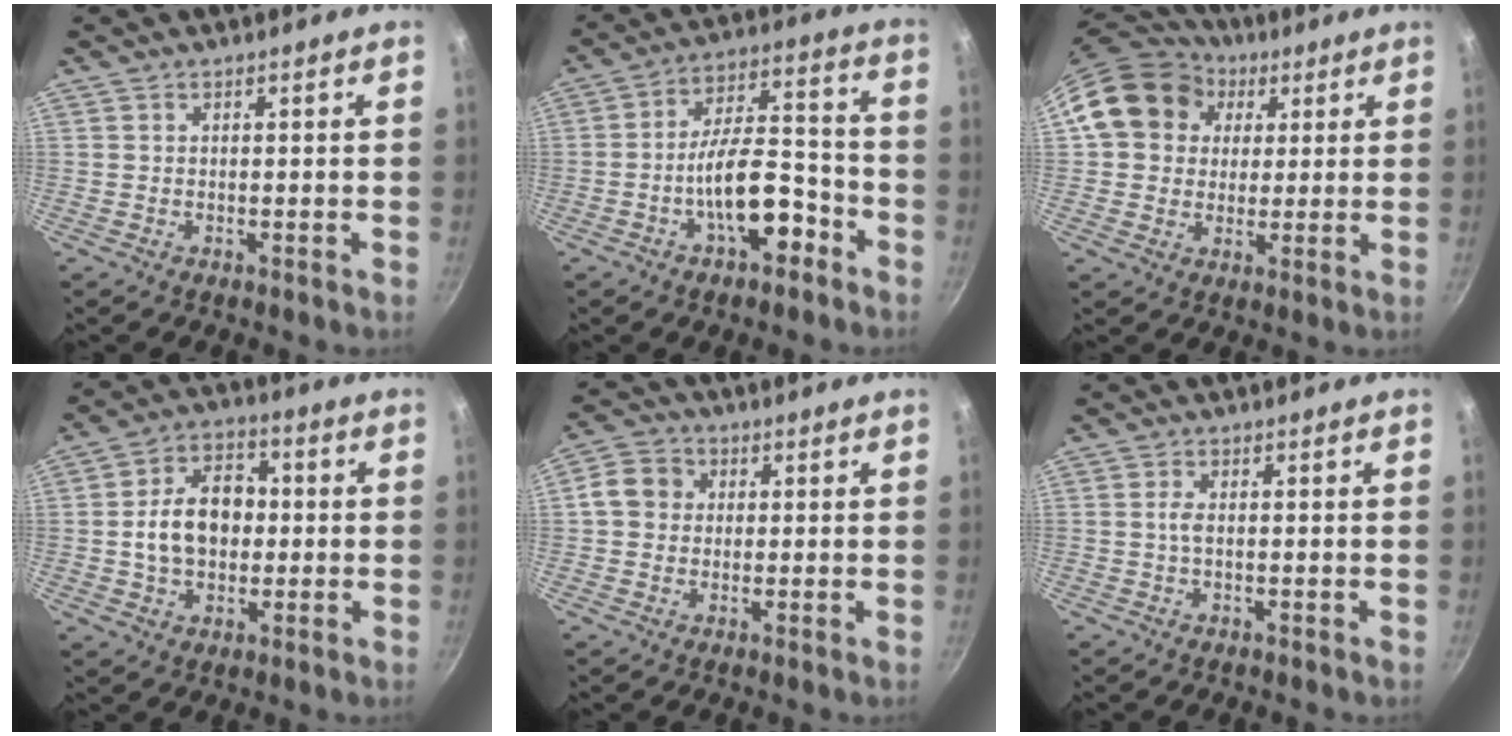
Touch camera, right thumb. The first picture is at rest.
{"total": 13.0, "force": [-5.7, 5.7, 10.2], "torque": [-0.135, 0.058, -0.093]}
{"total": 14.6, "force": [4.3, 12.3, 6.4], "torque": [-0.089, 0.017, 0.064]}
{"total": 12.1, "force": [0.0, 8.8, 8.4], "torque": [-0.107, 0.024, -0.009]}
{"total": 6.3, "force": [0.7, 5.5, 2.9], "torque": [-0.028, 0.011, -0.003]}
{"total": 1.6, "force": [-0.1, 0.6, 1.4], "torque": [-0.034, 0.004, -0.005]}